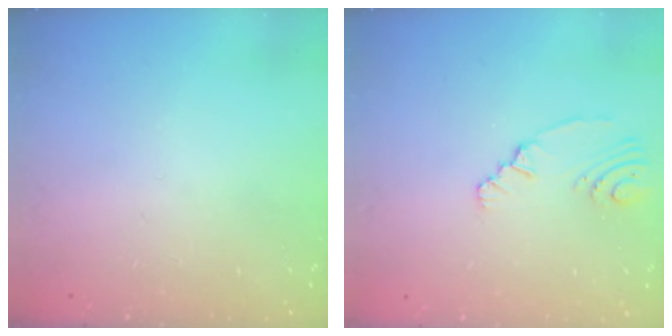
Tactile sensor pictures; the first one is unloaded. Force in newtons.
{"total": 3.0, "press": 2.6, "slide": 1.6}